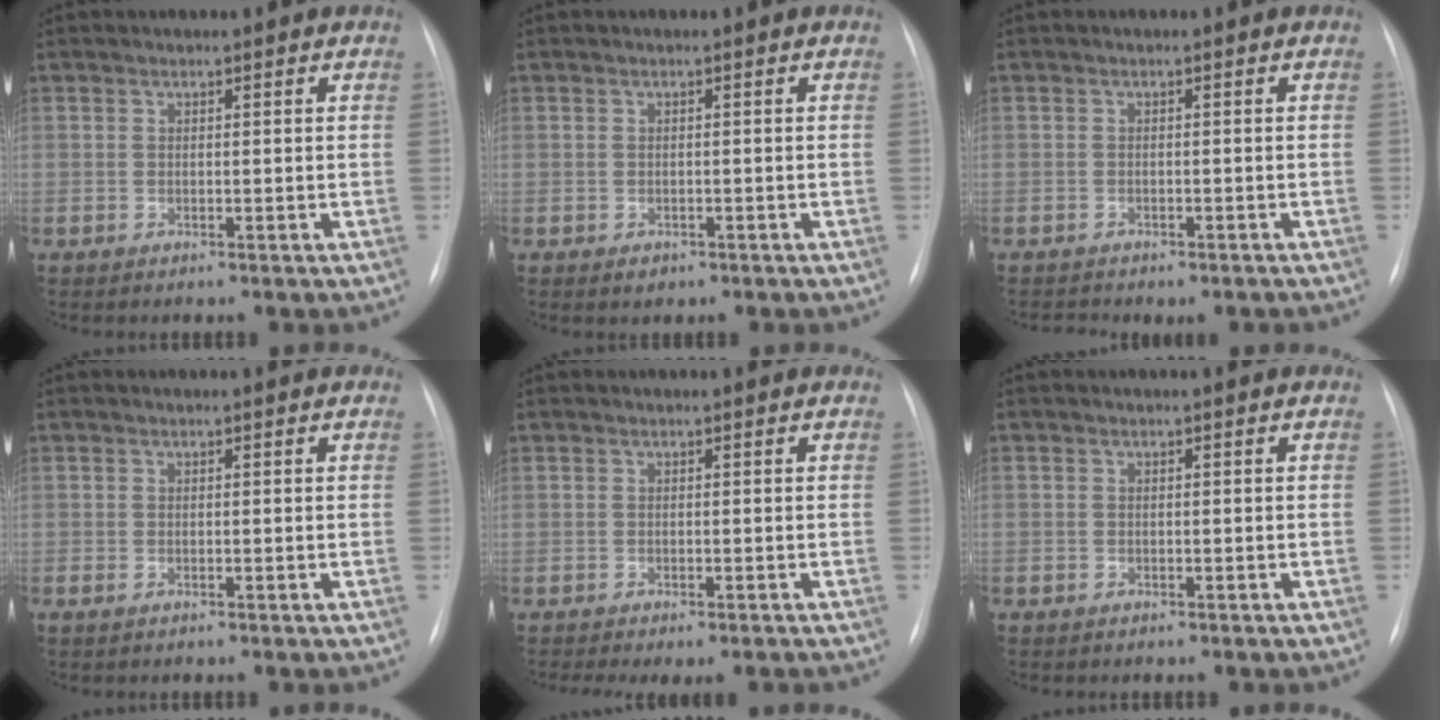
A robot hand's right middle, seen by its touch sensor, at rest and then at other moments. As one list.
[{"total": 1.2, "force": [-0.7, 0.9, 0.5], "torque": [-0.007, 0.002, -0.005]}, {"total": 3.0, "force": [-2.6, 1.2, 0.9], "torque": [-0.008, 0.003, -0.029]}, {"total": 0.8, "force": [-0.6, 0.3, 0.5], "torque": [-0.014, -0.002, -0.006]}, {"total": 7.3, "force": [-6.2, 1.7, 3.3], "torque": [-0.038, 0.001, -0.079]}, {"total": 1.1, "force": [-0.9, 0.7, 0.3], "torque": [-0.008, 0.002, -0.012]}]